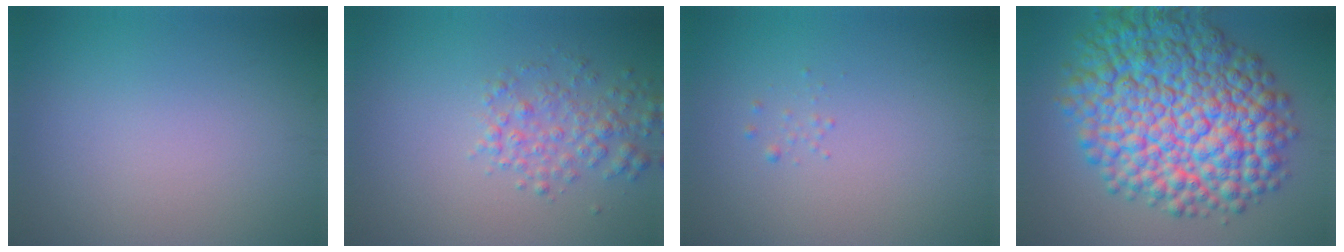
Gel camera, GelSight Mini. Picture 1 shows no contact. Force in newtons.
{"total": 2.7, "press": 2.7, "slide": 0.1}
{"total": 0.7, "press": 0.7, "slide": 0.1}
{"total": 14.2, "press": 14.2, "slide": 0.2}